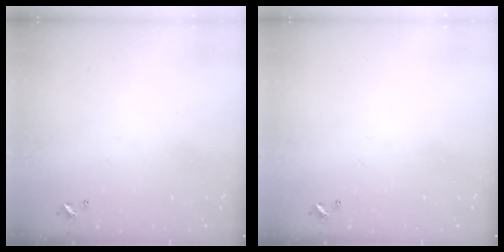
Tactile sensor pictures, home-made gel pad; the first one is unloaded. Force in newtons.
{"total": 0.0}